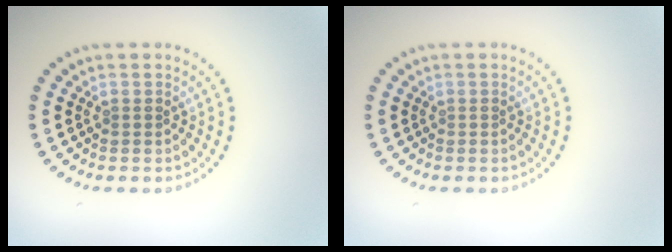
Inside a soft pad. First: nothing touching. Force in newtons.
{"total": 0.0}